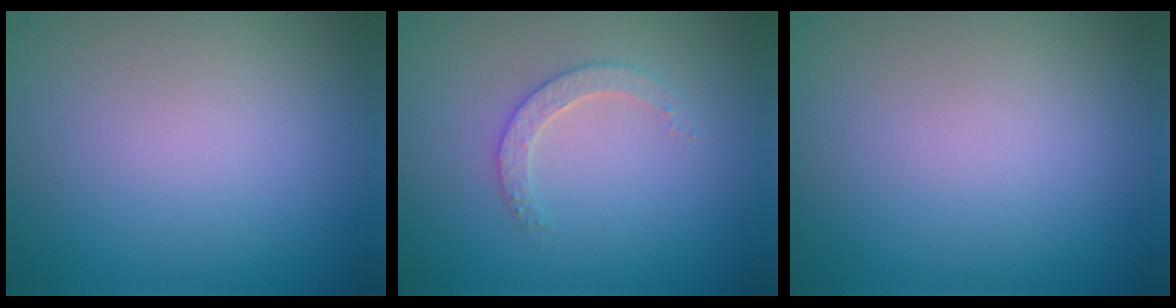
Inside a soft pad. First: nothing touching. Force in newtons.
{"total": 2.2, "press": 2.2, "slide": 0.6}
{"total": 0.0}